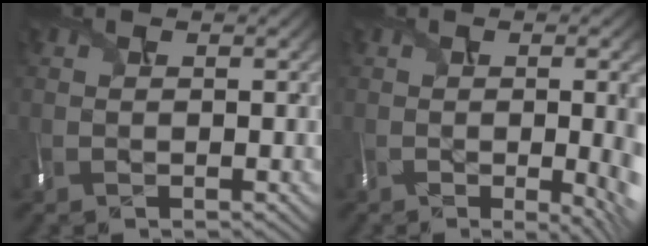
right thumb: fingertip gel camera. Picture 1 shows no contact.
{"total": 9.8, "force": [-1.3, 3.4, 9.1], "torque": [-0.086, -0.005, -0.011]}